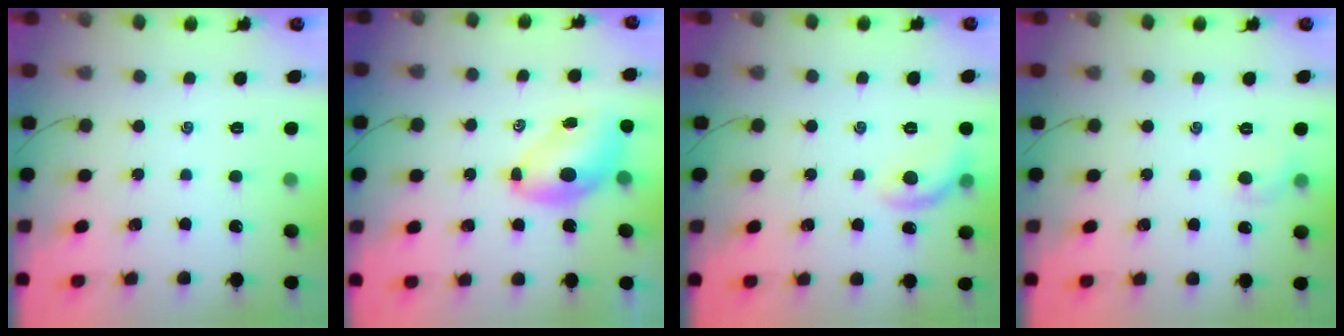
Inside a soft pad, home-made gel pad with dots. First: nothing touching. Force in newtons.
{"total": 7.3, "press": 7.2, "slide": 1.2}
{"total": 8.8, "press": 8.7, "slide": 0.4}
{"total": 4.8, "press": 4.5, "slide": 1.5}